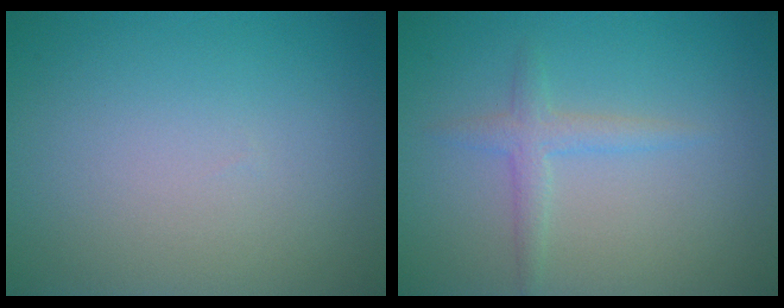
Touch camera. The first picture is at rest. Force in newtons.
{"total": 1.8, "press": 1.8, "slide": 0.1}